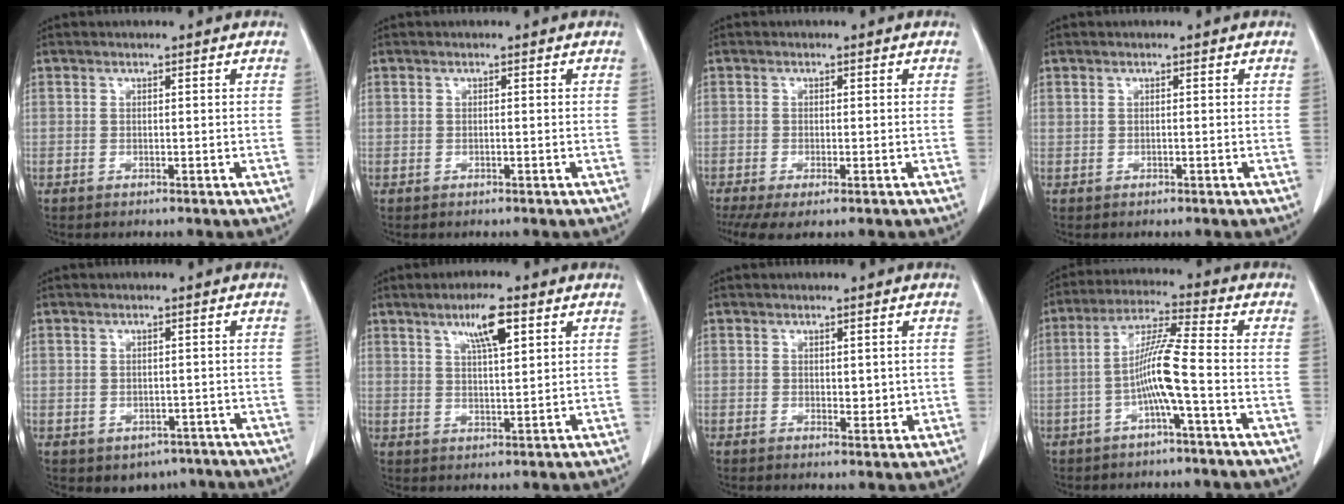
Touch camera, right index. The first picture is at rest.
{"total": 0.0}
{"total": 5.4, "force": [-3.6, 1.3, 3.8], "torque": [-0.064, -0.014, -0.059]}
{"total": 0.0}
{"total": 4.6, "force": [-3.1, 3.3, 1.0], "torque": [-0.001, 0.009, -0.034]}
{"total": 6.2, "force": [3.3, 1.0, 5.2], "torque": [-0.093, 0.003, 0.056]}
{"total": 2.3, "force": [0.3, 1.2, 1.9], "torque": [-0.024, -0.006, 0.008]}
{"total": 7.9, "force": [-2.2, -0.7, 7.6], "torque": [-0.150, 0.014, -0.043]}